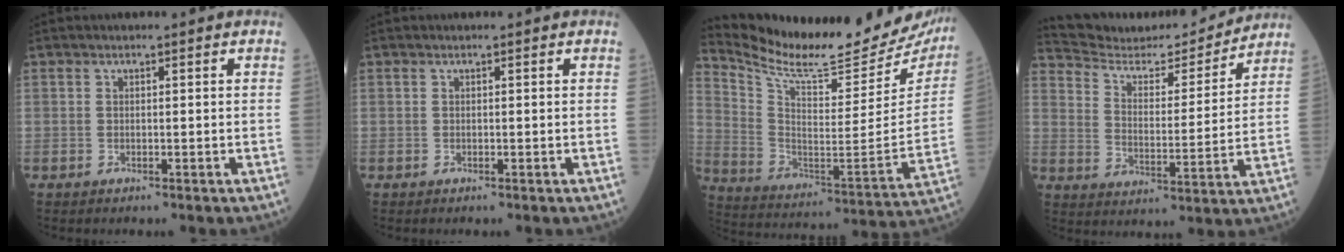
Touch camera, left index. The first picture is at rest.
{"total": 0.0}
{"total": 24.7, "force": [23.0, 3.2, 8.6], "torque": [-0.161, -0.099, 0.330]}
{"total": 16.5, "force": [16.0, 1.8, 3.8], "torque": [-0.068, -0.015, 0.245]}